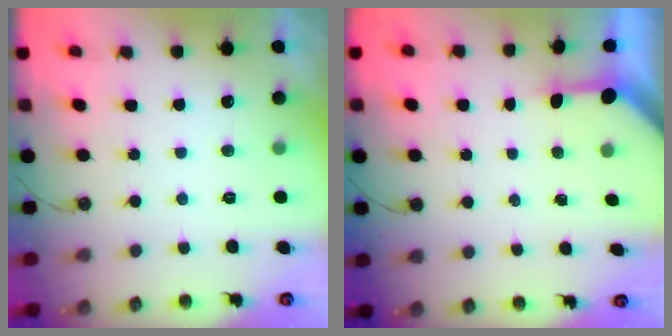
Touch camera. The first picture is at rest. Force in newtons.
{"total": 3.4, "press": 3.4, "slide": 0.3}